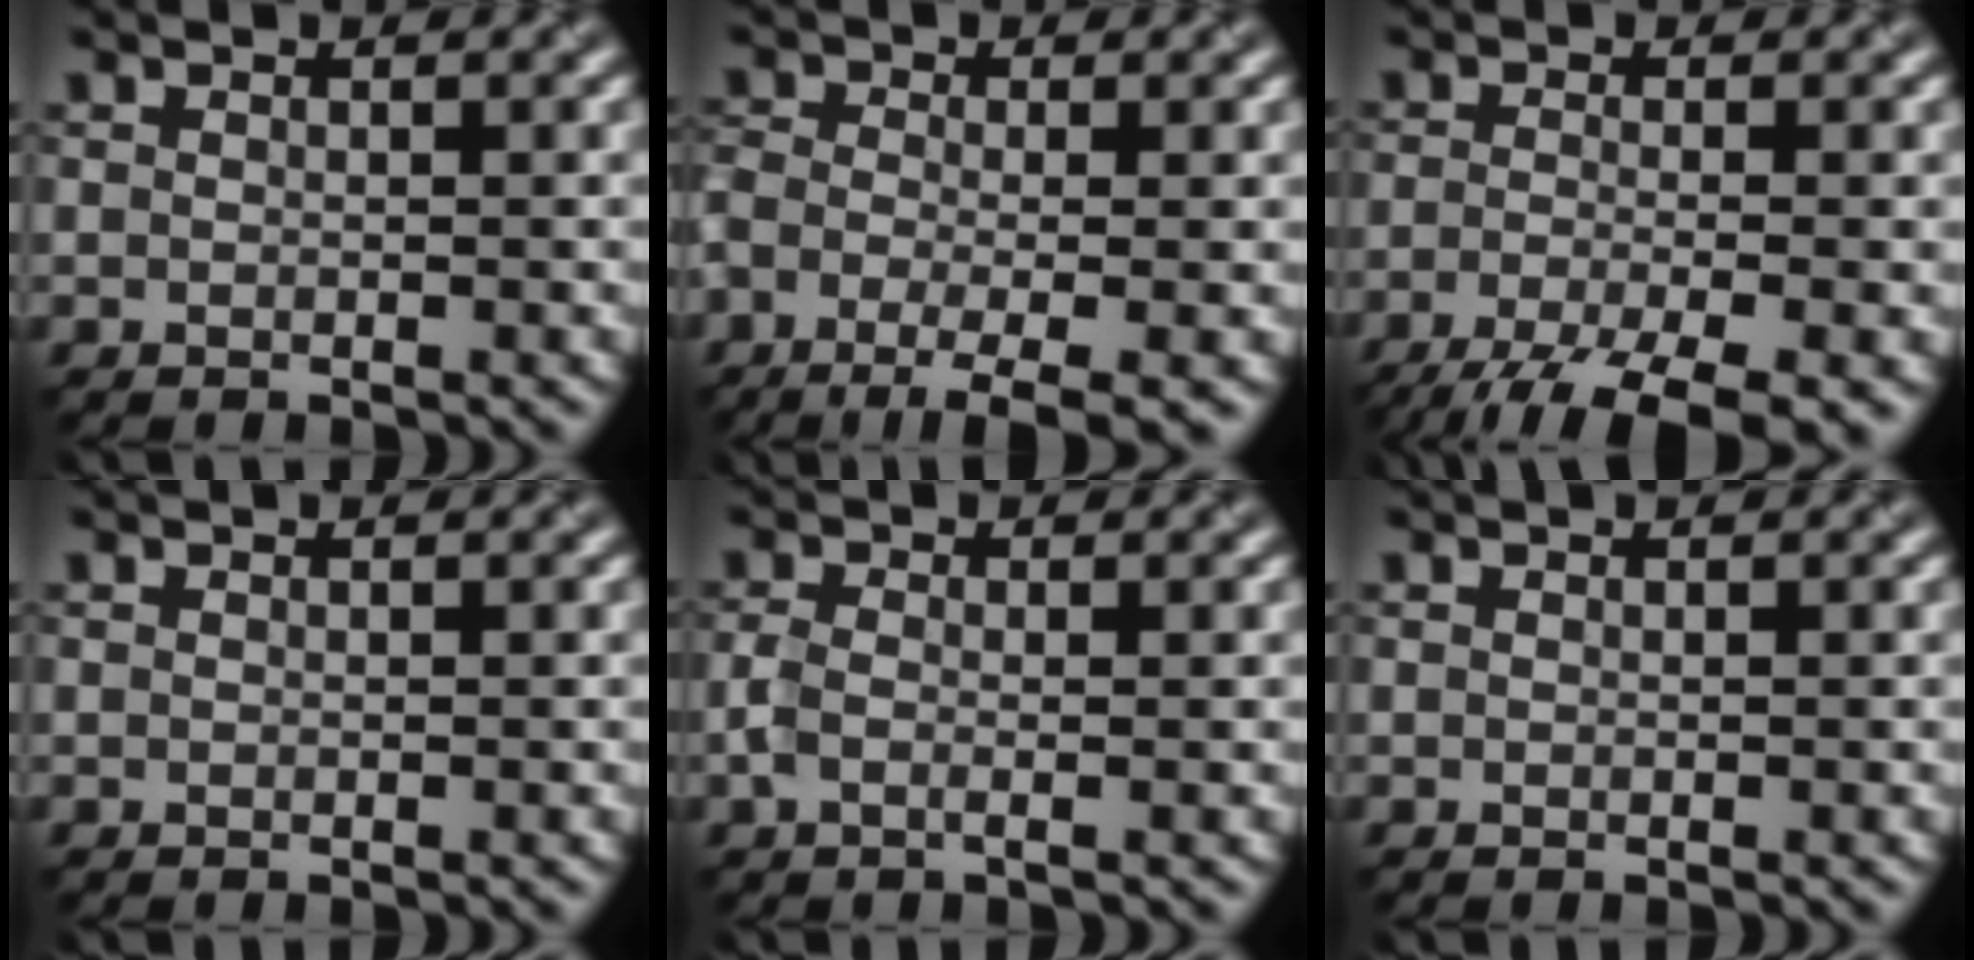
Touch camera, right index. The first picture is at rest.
{"total": 5.0, "force": [-2.6, 1.6, 4.0], "torque": [-0.080, -0.006, -0.055]}
{"total": 8.3, "force": [-5.3, 2.2, 6.1], "torque": [-0.096, -0.022, -0.093]}
{"total": 0.0}
{"total": 1.7, "force": [-0.5, 0.8, 1.4], "torque": [-0.035, -0.002, -0.016]}
{"total": 0.0}